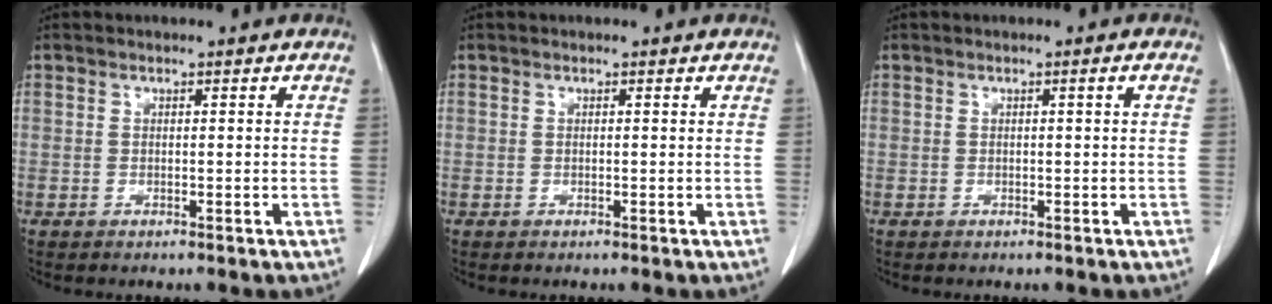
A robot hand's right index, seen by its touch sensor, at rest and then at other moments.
{"total": 0.0}
{"total": 0.7, "force": [0.0, -0.3, 0.6], "torque": [-0.008, 0.001, 0.003]}